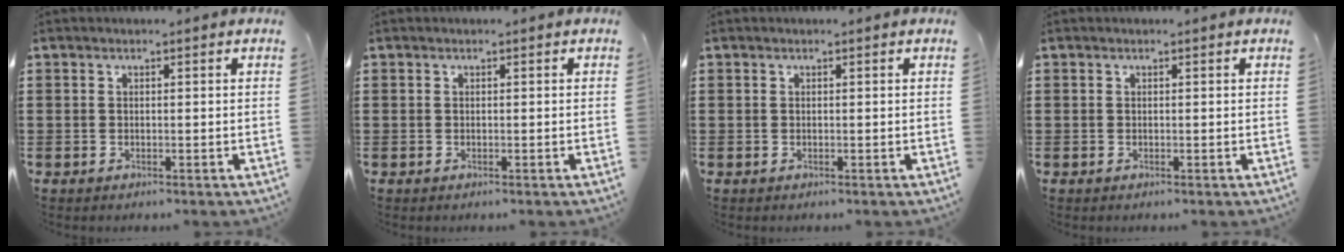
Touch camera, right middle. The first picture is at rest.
{"total": 0.0}
{"total": 0.0}
{"total": 0.0}